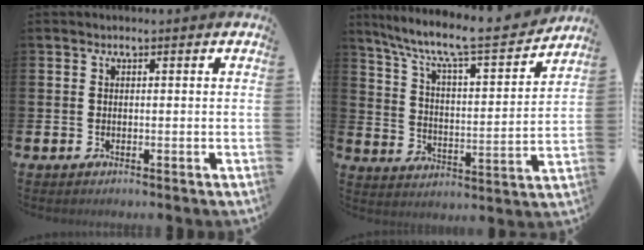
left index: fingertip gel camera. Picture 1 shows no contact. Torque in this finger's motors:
{"motor_torque": [0.97, -1.17, 0.69, 0.21]}